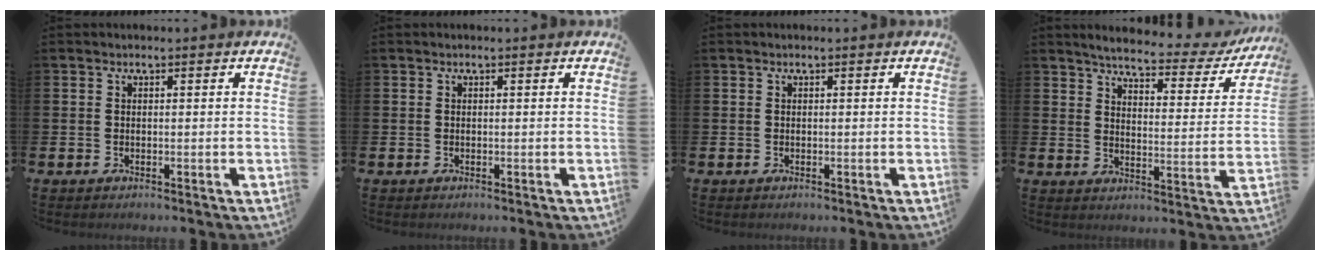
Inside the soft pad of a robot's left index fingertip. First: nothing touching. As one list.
[{"total": 0.0}, {"total": 0.0}, {"total": 4.3, "force": [3.9, 0.8, 1.6], "torque": [-0.048, -0.033, 0.056]}]